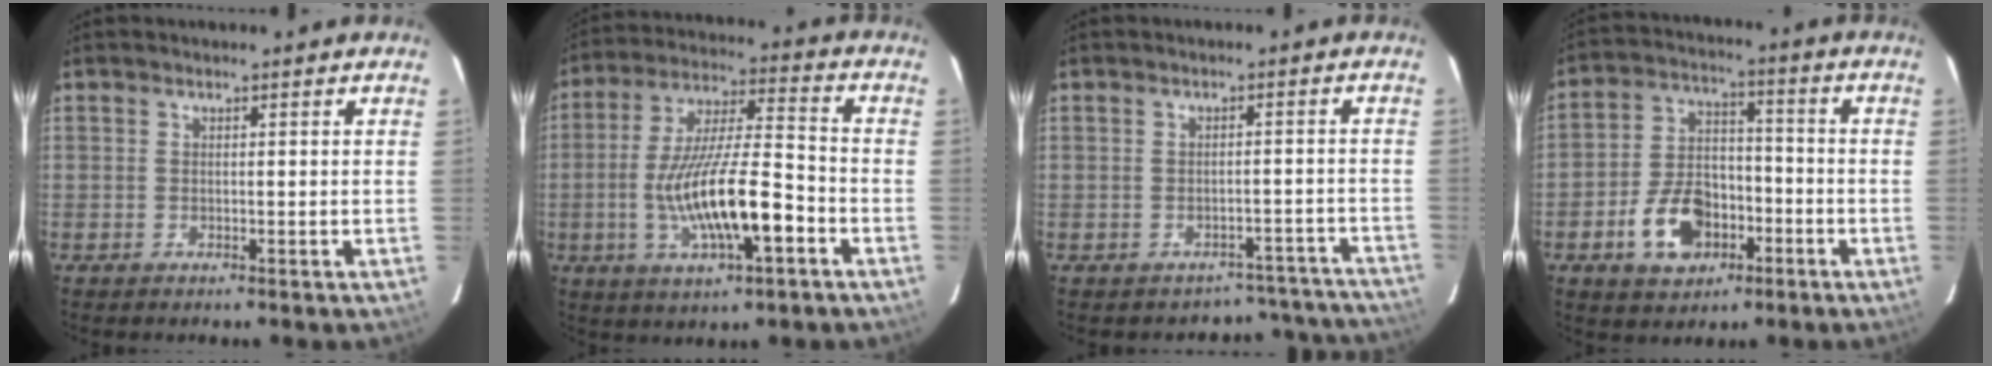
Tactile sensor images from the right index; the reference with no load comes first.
{"total": 16.4, "force": [-5.4, 3.6, 15.0], "torque": [-0.286, -0.007, -0.091]}
{"total": 11.2, "force": [-10.0, 4.9, -0.1], "torque": [0.027, 0.056, -0.098]}
{"total": 12.1, "force": [-5.4, 7.9, 7.4], "torque": [-0.156, 0.021, -0.080]}